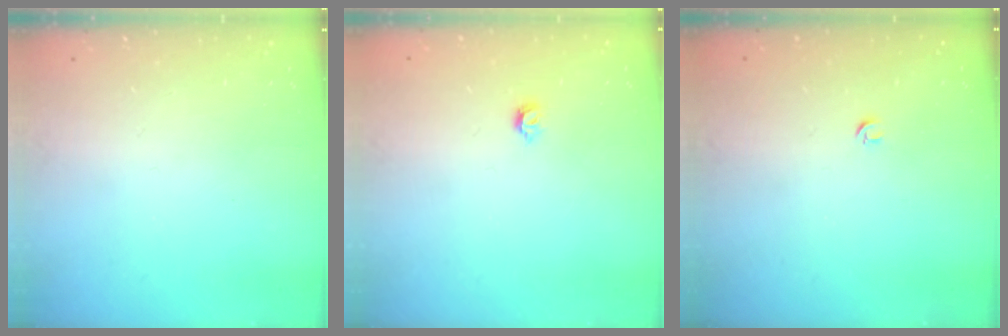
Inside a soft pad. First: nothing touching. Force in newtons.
{"total": 4.1, "press": 4.0, "slide": 0.8}
{"total": 3.4, "press": 3.4, "slide": 0.5}